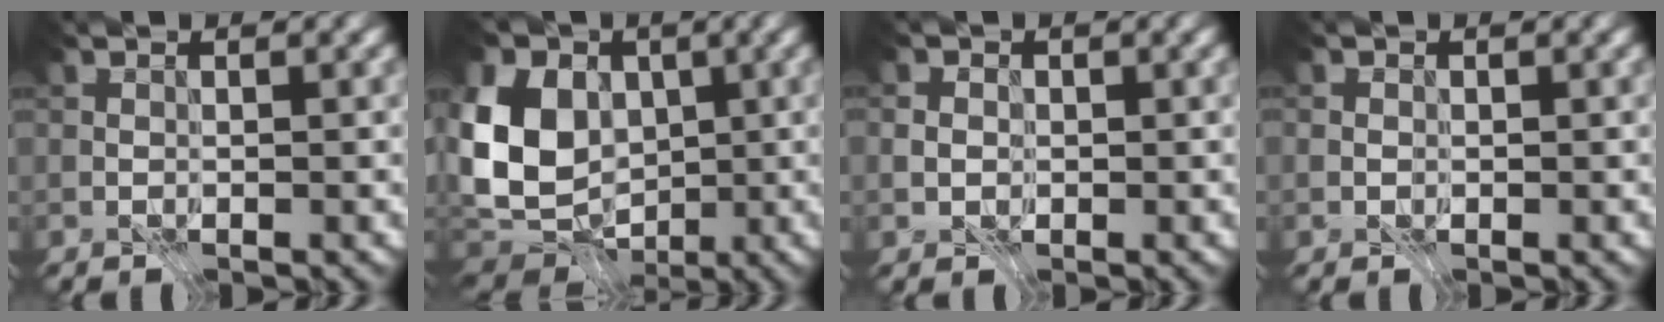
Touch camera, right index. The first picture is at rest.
{"total": 12.3, "force": [0.0, 9.7, 7.5], "torque": [-0.164, 0.010, -0.007]}
{"total": 1.3, "force": [-0.3, 1.2, 0.4], "torque": [-0.005, 0.000, -0.009]}
{"total": 0.6, "force": [-0.1, 0.6, 0.1], "torque": [0.000, -0.001, -0.003]}